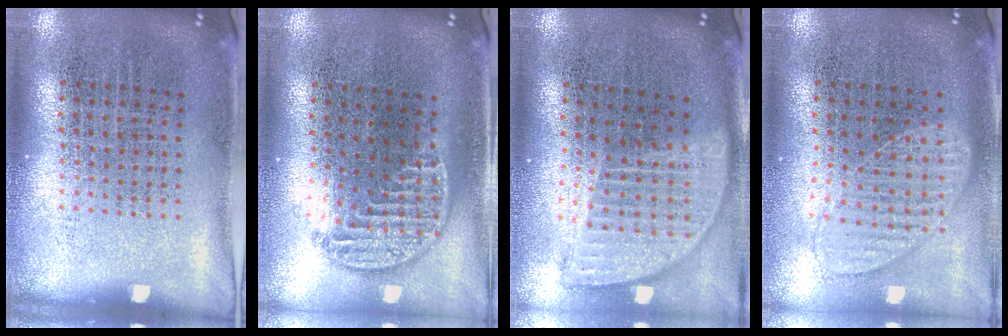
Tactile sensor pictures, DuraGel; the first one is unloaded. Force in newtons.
{"total": 1.3, "press": 1.1, "slide": 0.6}
{"total": 1.9, "press": 1.5, "slide": 1.1}
{"total": 0.9, "press": 0.9, "slide": 0.1}